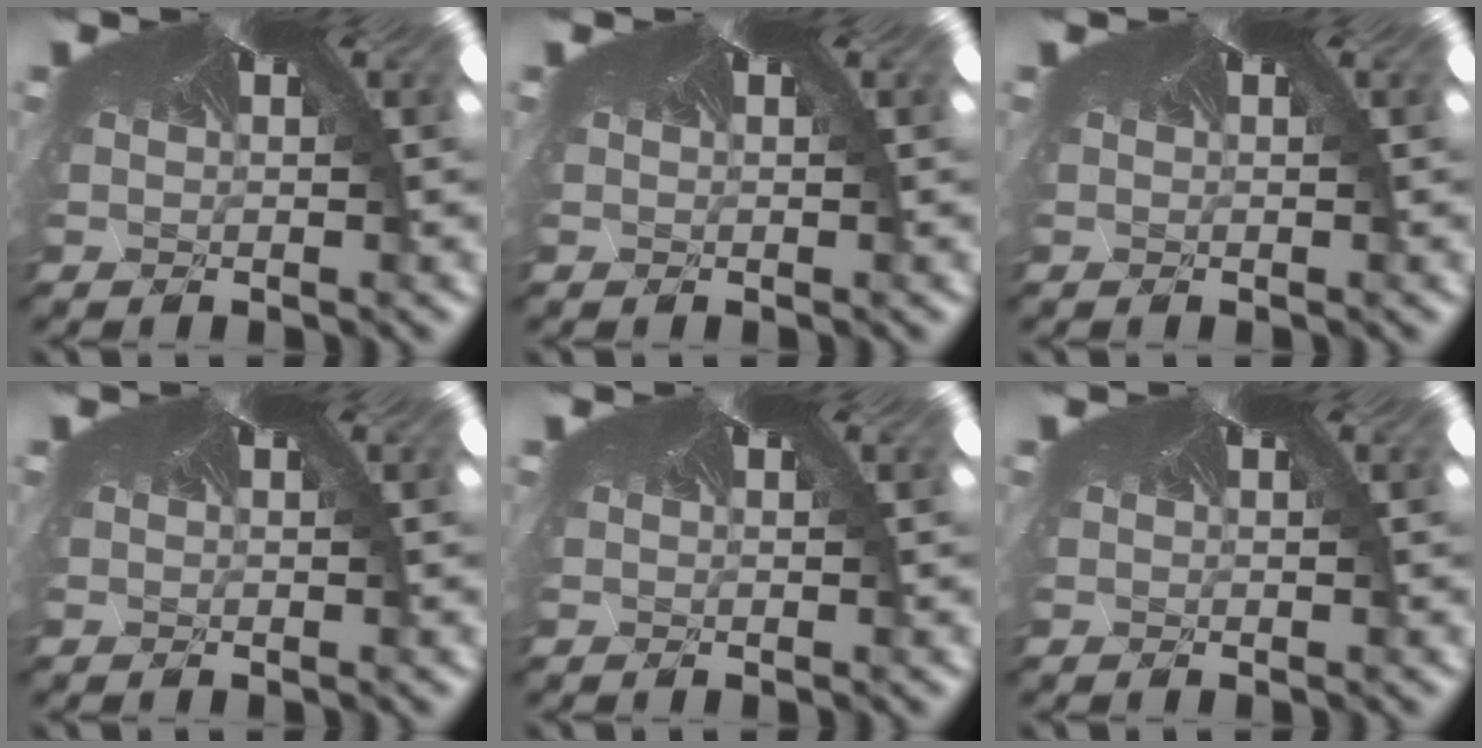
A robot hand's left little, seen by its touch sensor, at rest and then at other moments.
{"total": 0.0}
{"total": 0.0}
{"total": 0.0}
{"total": 0.0}
{"total": 0.0}